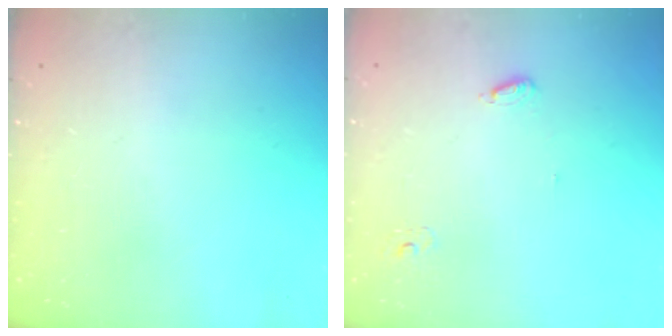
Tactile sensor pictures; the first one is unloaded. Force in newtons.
{"total": 4.2, "press": 4.2, "slide": 0.3}